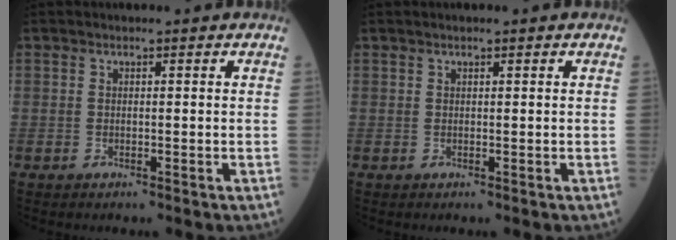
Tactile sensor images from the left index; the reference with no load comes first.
{"total": 1.1, "force": [0.9, 0.2, 0.6], "torque": [-0.012, 0.017, 0.018]}